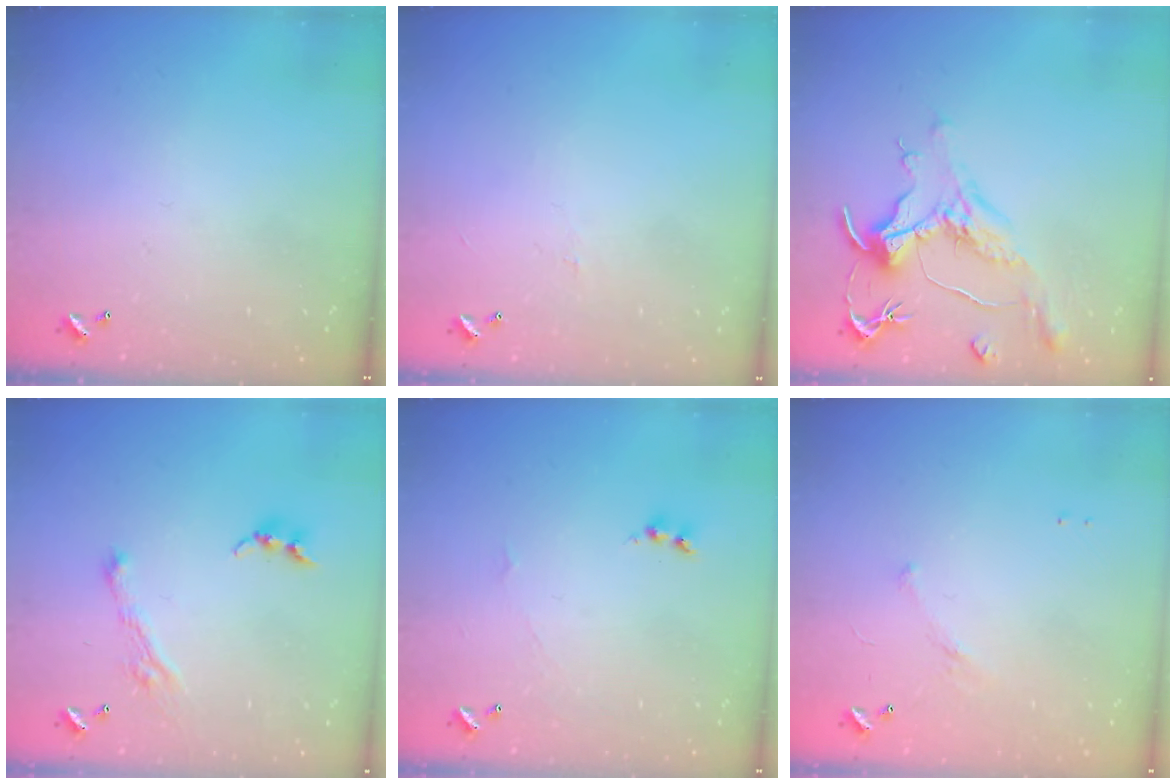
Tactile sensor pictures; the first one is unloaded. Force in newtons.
{"total": 0.8, "press": 0.7, "slide": 0.5}
{"total": 1.3, "press": 1.1, "slide": 0.7}
{"total": 3.6, "press": 3.5, "slide": 0.4}
{"total": 1.7, "press": 1.6, "slide": 0.6}
{"total": 4.7, "press": 4.6, "slide": 0.9}